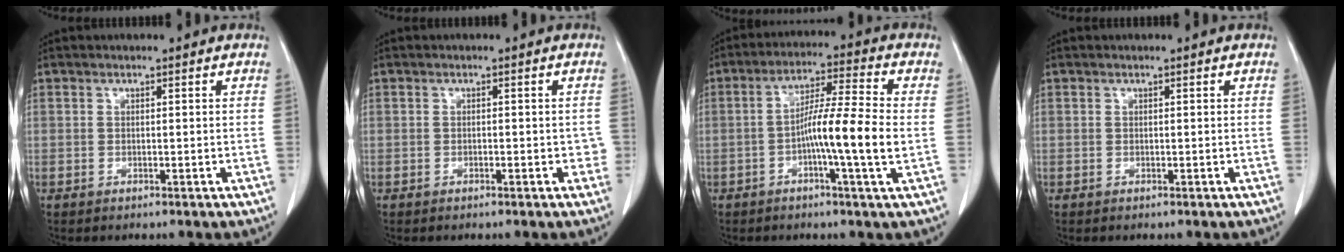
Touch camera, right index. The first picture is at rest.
{"total": 2.2, "force": [-0.6, 1.1, 1.8], "torque": [-0.014, 0.005, -0.006]}
{"total": 10.3, "force": [-1.8, -0.7, 10.1], "torque": [-0.177, 0.001, -0.039]}
{"total": 0.0}